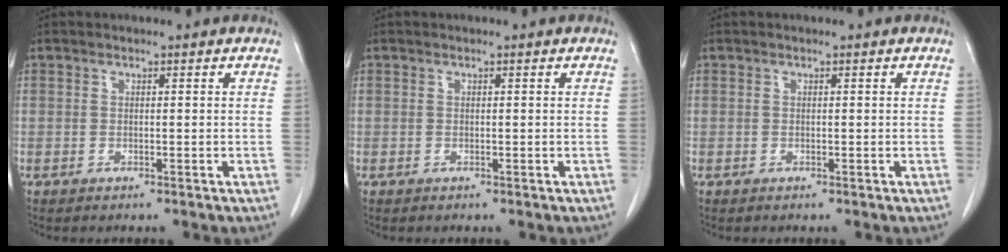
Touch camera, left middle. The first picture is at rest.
{"total": 0.0}
{"total": 0.0}